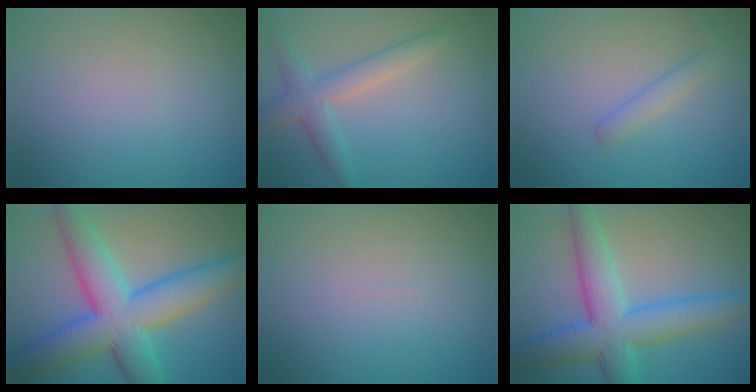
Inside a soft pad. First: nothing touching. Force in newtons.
{"total": 3.3, "press": 3.3, "slide": 0.0}
{"total": 1.9, "press": 1.9, "slide": 0.0}
{"total": 10.5, "press": 10.5, "slide": 0.2}
{"total": 0.0}
{"total": 7.7, "press": 7.7, "slide": 0.2}